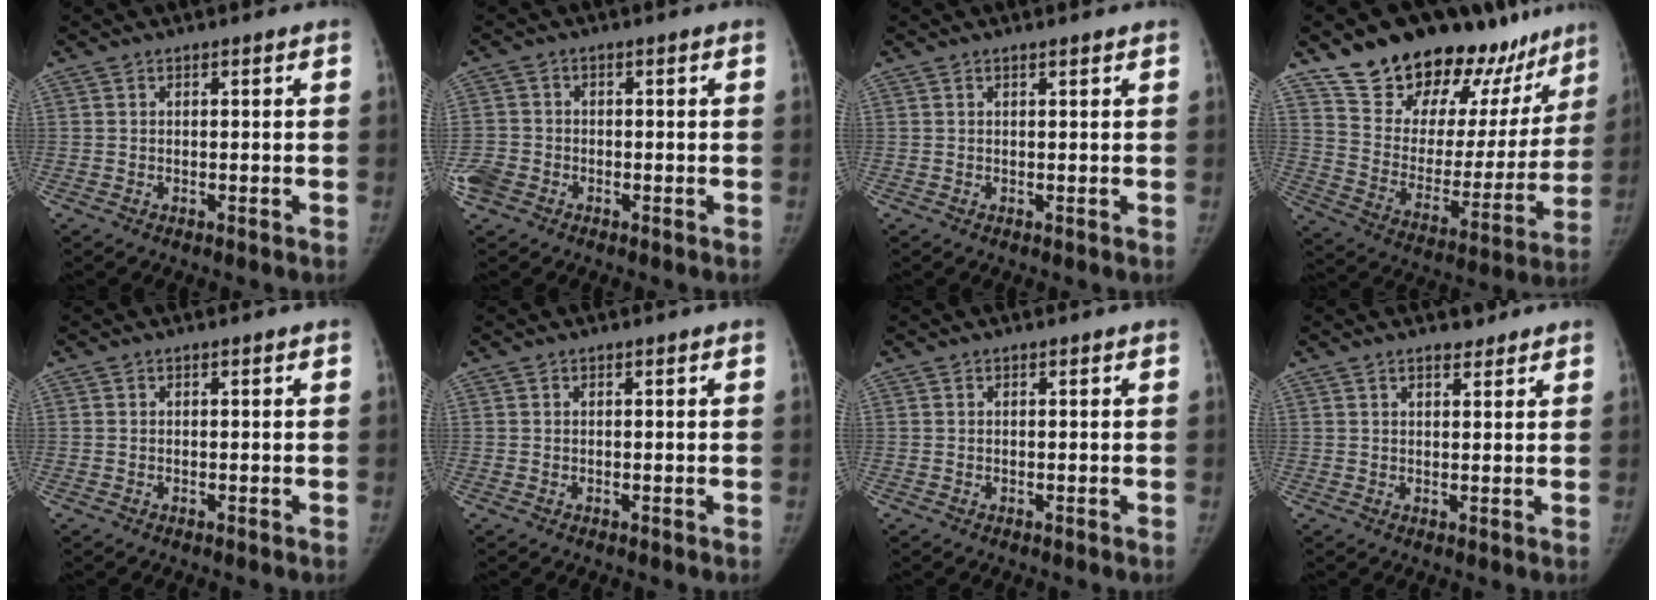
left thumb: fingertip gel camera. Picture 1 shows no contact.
{"total": 5.3, "force": [-2.3, 4.3, 2.1], "torque": [-0.054, 0.012, -0.043]}
{"total": 0.7, "force": [0.5, 0.1, 0.4], "torque": [-0.008, -0.002, 0.010]}
{"total": 27.2, "force": [21.5, 12.5, 11.0], "torque": [-0.123, -0.104, 0.324]}
{"total": 0.0}
{"total": 0.0}
{"total": 0.0}
{"total": 2.7, "force": [2.1, 1.3, 1.1], "torque": [-0.008, -0.012, 0.029]}